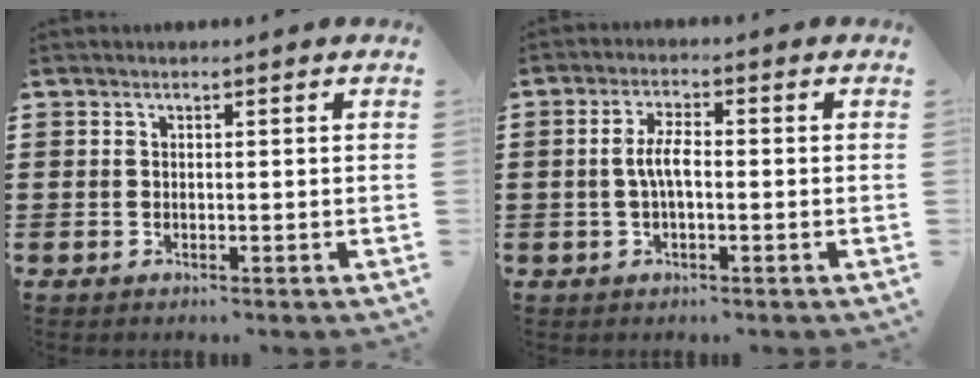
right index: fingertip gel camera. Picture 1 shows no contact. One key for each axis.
{"total": 4.2, "fx": -0.4, "fy": 1.5, "fz": 4.0, "tx": -0.087, "ty": 0.000, "tz": -0.013}